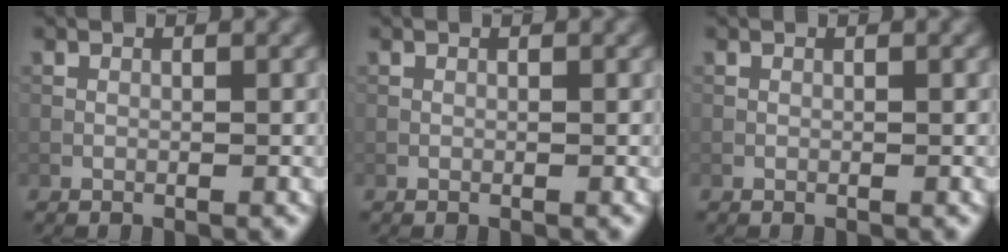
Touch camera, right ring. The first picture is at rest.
{"total": 0.0}
{"total": 0.0}